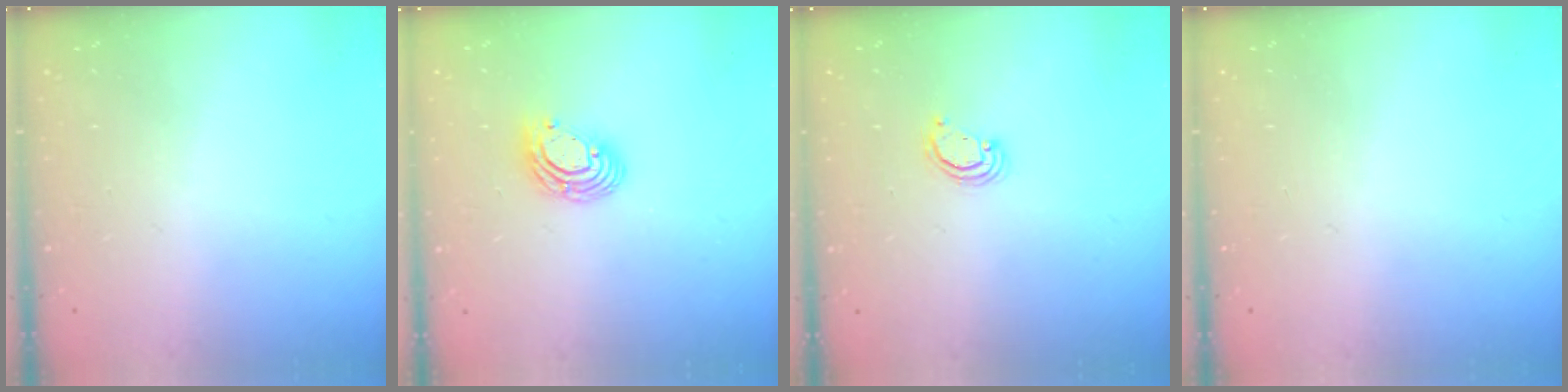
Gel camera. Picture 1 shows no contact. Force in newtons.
{"total": 9.5, "press": 9.4, "slide": 1.6}
{"total": 2.0, "press": 2.0, "slide": 0.2}
{"total": 0.0}